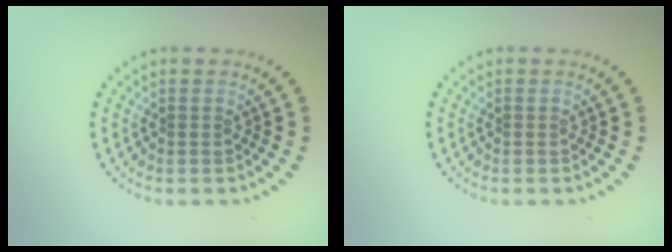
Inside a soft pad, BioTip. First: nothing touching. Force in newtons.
{"total": 0.0}